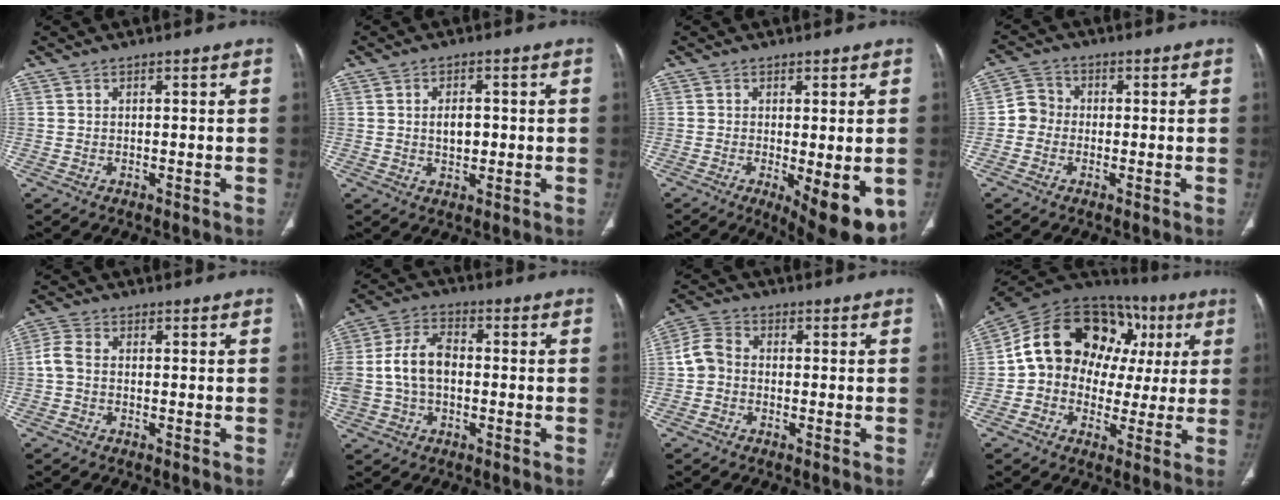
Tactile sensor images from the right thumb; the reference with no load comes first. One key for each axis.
{"total": 4.1, "fx": 0.2, "fy": 2.5, "fz": 3.2, "tx": -0.047, "ty": 0.000, "tz": 0.004}
{"total": 11.2, "fx": -3.7, "fy": 3.9, "fz": 9.9, "tx": -0.127, "ty": -0.022, "tz": -0.044}
{"total": 4.2, "fx": -0.9, "fy": 3.8, "fz": 1.5, "tx": -0.007, "ty": 0.012, "tz": -0.031}
{"total": 3.3, "fx": -0.5, "fy": 2.2, "fz": 2.4, "tx": -0.060, "ty": 0.008, "tz": -0.019}
{"total": 10.7, "fx": -0.7, "fy": 7.2, "fz": 7.9, "tx": -0.156, "ty": 0.033, "tz": -0.020}
{"total": 5.1, "fx": -0.9, "fy": 4.1, "fz": 2.9, "tx": -0.048, "ty": 0.014, "tz": -0.030}
{"total": 21.7, "fx": 4.3, "fy": 16.3, "fz": 13.6, "tx": -0.173, "ty": 0.048, "tz": 0.064}